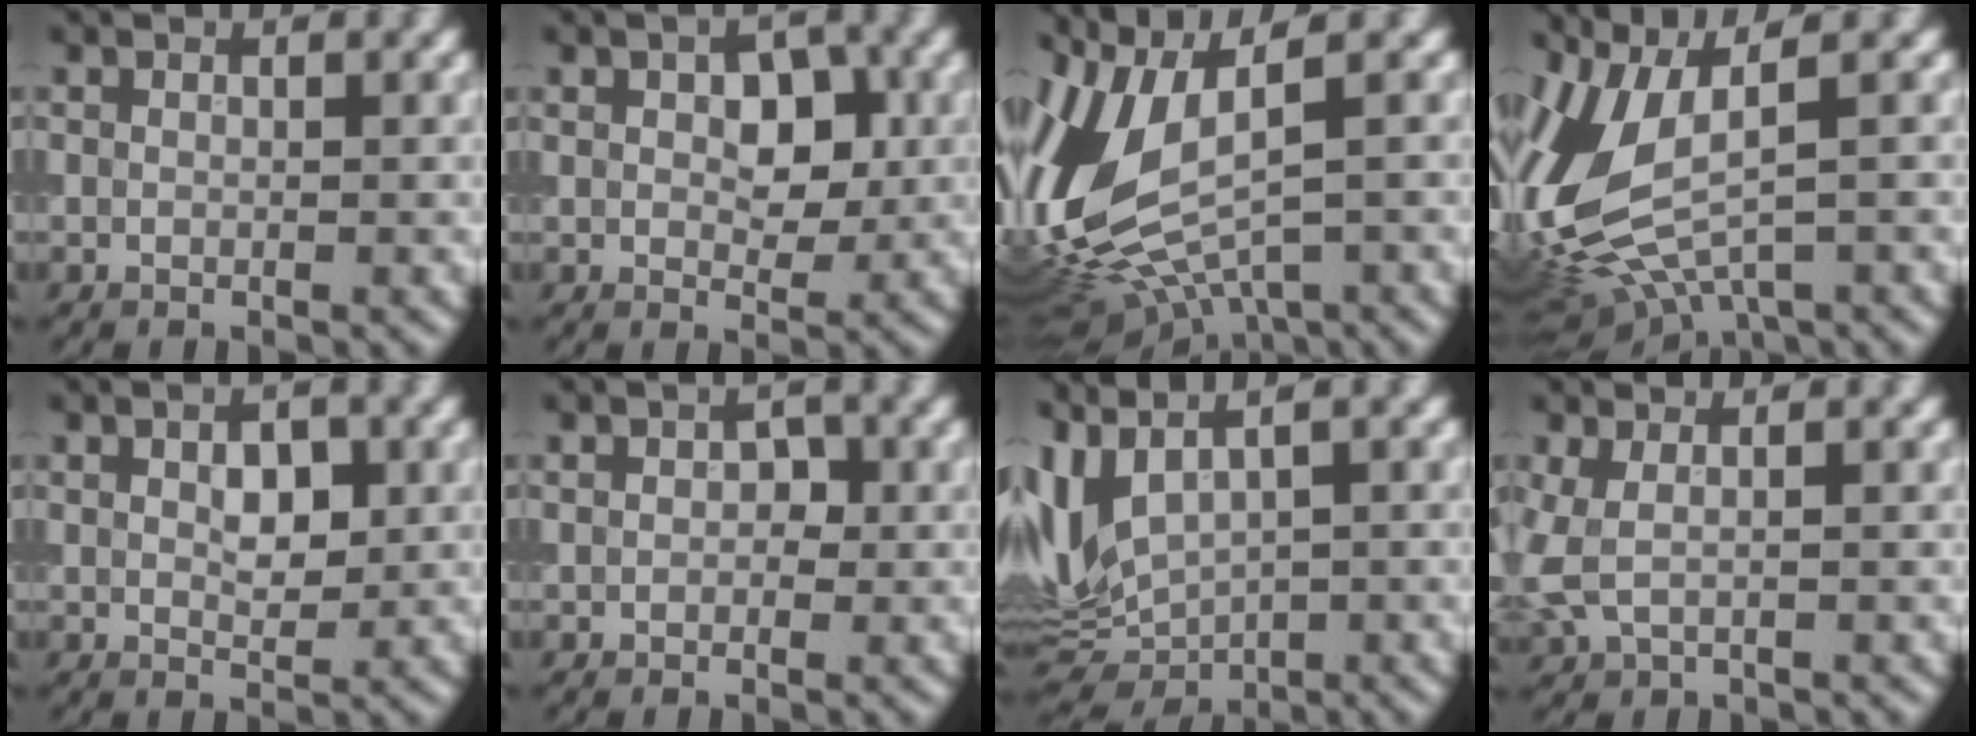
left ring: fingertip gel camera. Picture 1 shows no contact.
{"total": 4.3, "force": [0.8, 2.5, 3.4], "torque": [-0.049, 0.000, 0.012]}
{"total": 11.0, "force": [0.6, 5.9, 9.3], "torque": [-0.225, -0.017, 0.017]}
{"total": 9.9, "force": [0.7, 4.6, 8.8], "torque": [-0.217, -0.013, 0.017]}
{"total": 2.7, "force": [0.7, 1.5, 2.2], "torque": [-0.034, 0.001, 0.012]}
{"total": 1.5, "force": [0.2, 1.1, 1.0], "torque": [-0.014, 0.002, -0.001]}
{"total": 6.5, "force": [1.3, 3.2, 5.5], "torque": [-0.127, -0.010, 0.038]}
{"total": 2.0, "force": [0.3, 0.9, 1.7], "torque": [-0.049, 0.002, 0.004]}